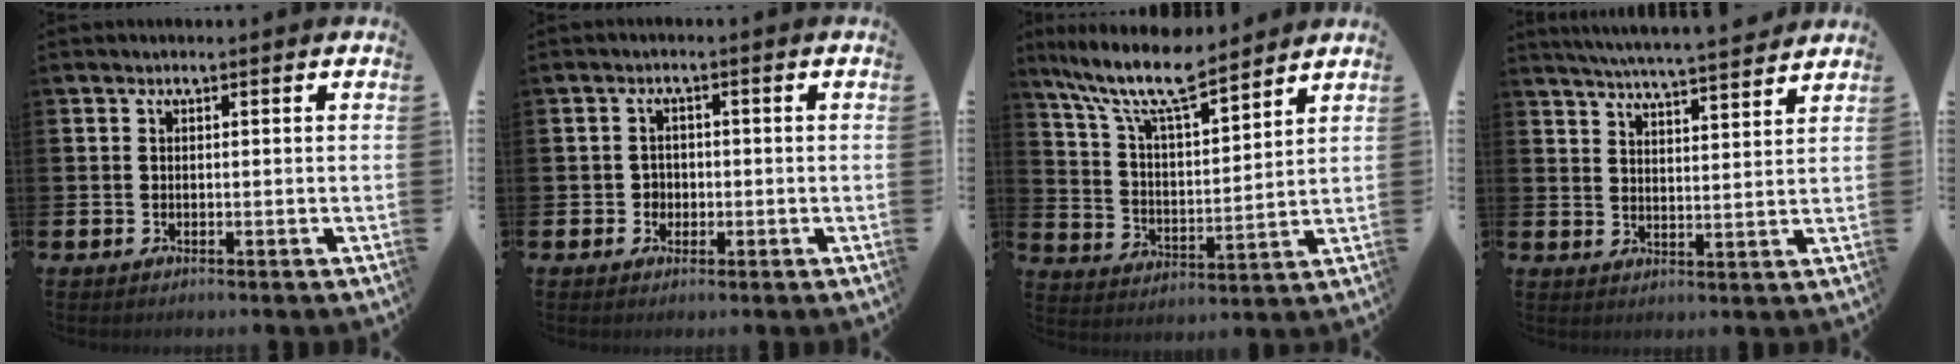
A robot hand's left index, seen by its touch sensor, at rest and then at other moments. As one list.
[{"total": 1.9, "force": [-0.4, 1.8, 0.3], "torque": [0.003, 0.001, -0.015]}, {"total": 10.7, "force": [9.1, 2.0, 5.2], "torque": [-0.126, -0.050, 0.158]}, {"total": 5.8, "force": [5.7, -0.4, 1.1], "torque": [-0.032, -0.042, 0.099]}]